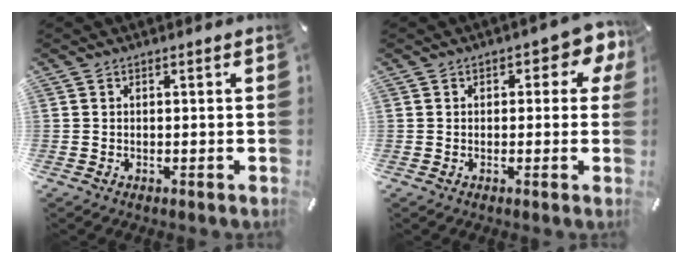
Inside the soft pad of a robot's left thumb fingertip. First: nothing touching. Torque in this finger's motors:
{"motor_torque": [0.39, 0.11, 0.34, 0.18, 0.14]}